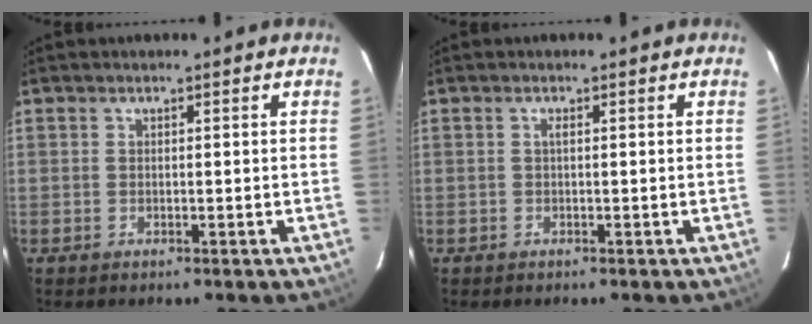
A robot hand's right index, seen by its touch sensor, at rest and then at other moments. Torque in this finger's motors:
{"motor_torque": [0.13, -0.05, 0.08, 0.02]}